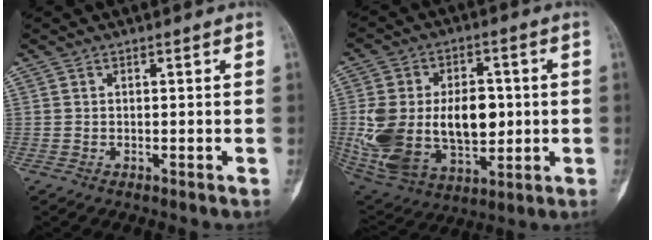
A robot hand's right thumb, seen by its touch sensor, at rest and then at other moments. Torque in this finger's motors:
{"motor_torque": [2.40, 2.61, 1.17, -0.79, 0.23]}